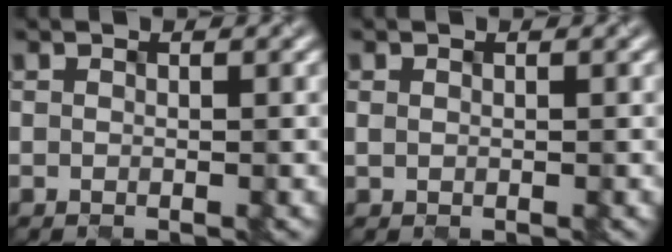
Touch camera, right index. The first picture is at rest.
{"total": 0.0}